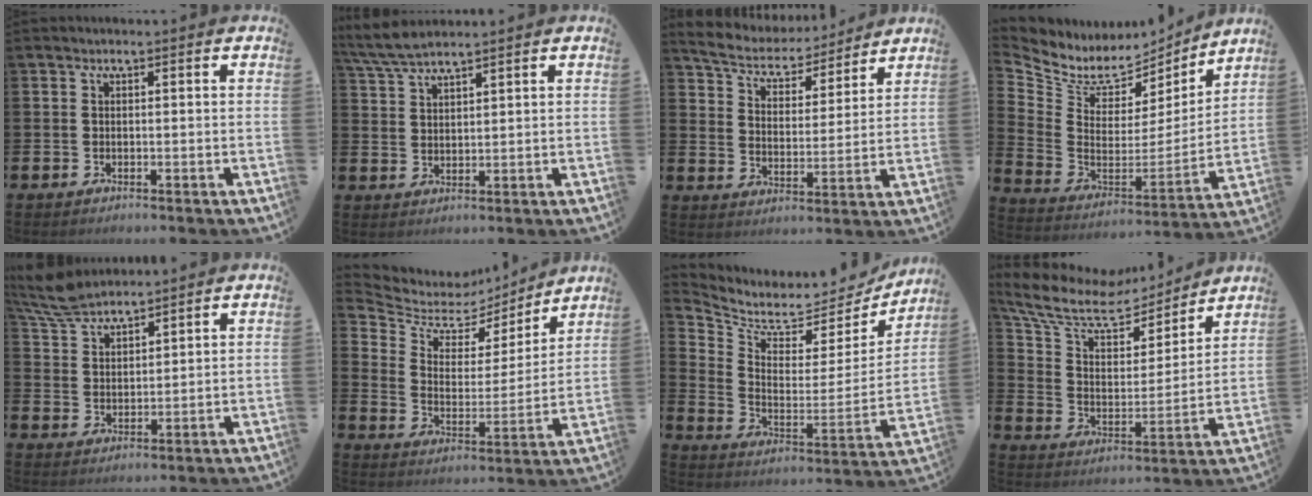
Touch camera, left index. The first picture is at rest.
{"total": 4.6, "force": [4.3, 0.3, 1.6], "torque": [-0.047, -0.010, 0.079]}
{"total": 5.8, "force": [5.6, 1.5, 0.8], "torque": [-0.051, -0.046, 0.094]}
{"total": 7.6, "force": [6.4, 3.7, 1.4], "torque": [-0.067, -0.048, 0.110]}
{"total": 6.9, "force": [6.5, 1.3, 1.8], "torque": [-0.060, -0.023, 0.121]}
{"total": 6.3, "force": [5.3, 3.1, 1.1], "torque": [-0.062, -0.042, 0.088]}
{"total": 6.5, "force": [6.1, 2.0, 0.8], "torque": [-0.048, -0.065, 0.100]}
{"total": 9.8, "force": [7.7, 4.7, 3.8], "torque": [-0.119, -0.045, 0.133]}